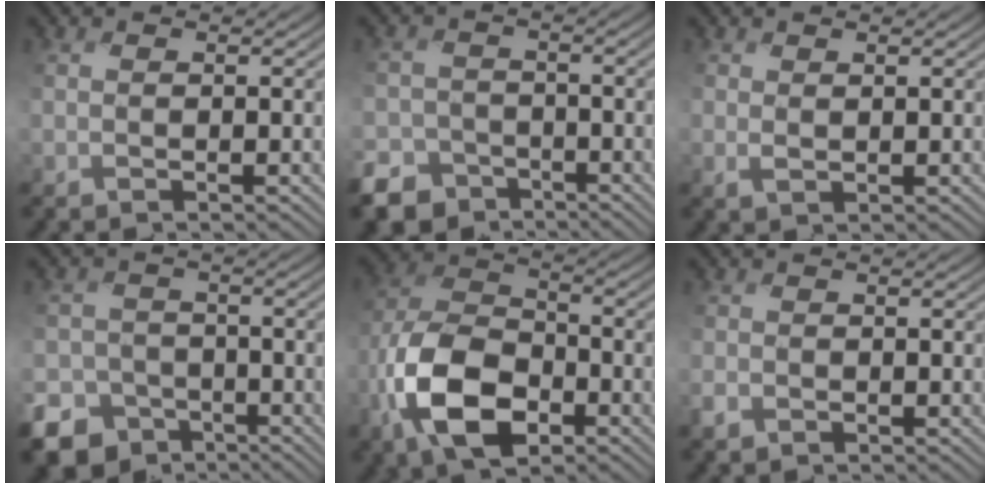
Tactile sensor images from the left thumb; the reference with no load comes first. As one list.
[{"total": 8.1, "force": [-5.7, 5.6, 1.6], "torque": [-0.045, -0.023, -0.106]}, {"total": 1.3, "force": [0.6, 0.9, 0.8], "torque": [-0.020, -0.001, 0.015]}, {"total": 12.4, "force": [-7.4, 9.7, 1.9], "torque": [-0.076, -0.051, -0.131]}, {"total": 12.7, "force": [-5.5, 7.1, 9.0], "torque": [-0.208, -0.009, -0.121]}, {"total": 1.6, "force": [-1.0, 1.2, 0.6], "torque": [-0.016, -0.004, -0.025]}]